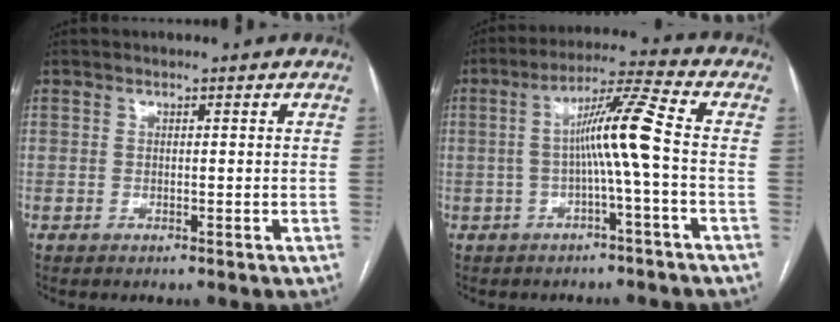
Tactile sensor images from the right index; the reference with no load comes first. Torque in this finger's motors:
{"motor_torque": [1.44, -0.08, 0.74, 0.18]}